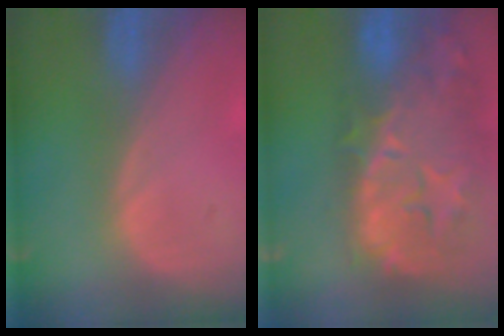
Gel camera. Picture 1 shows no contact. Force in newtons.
{"total": 14.4, "press": 11.8, "slide": 8.2}